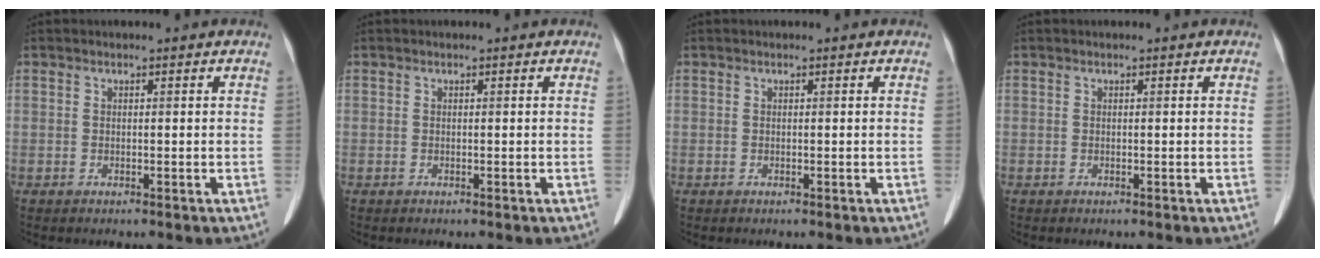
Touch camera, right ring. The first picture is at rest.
{"total": 0.0}
{"total": 0.0}
{"total": 0.0}